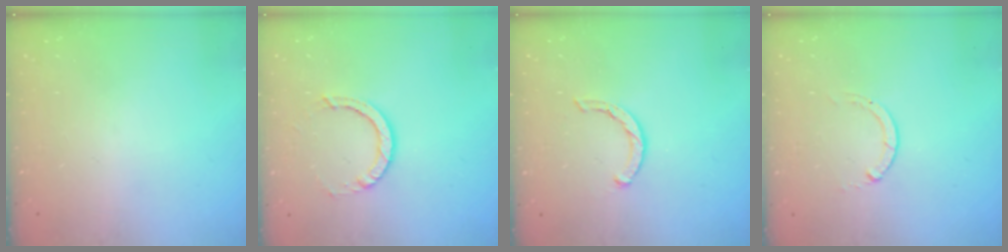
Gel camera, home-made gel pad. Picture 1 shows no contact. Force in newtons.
{"total": 7.0, "press": 6.9, "slide": 0.9}
{"total": 3.5, "press": 3.5, "slide": 0.3}
{"total": 0.0}